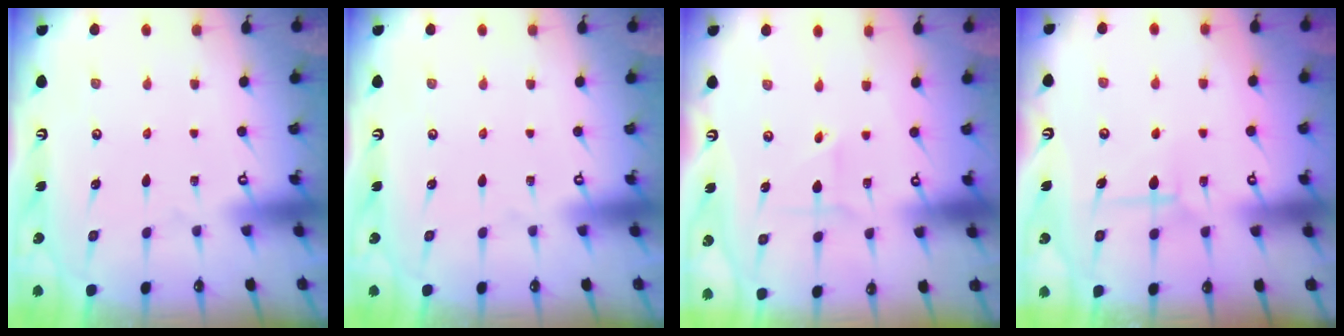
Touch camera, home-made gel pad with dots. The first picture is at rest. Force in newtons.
{"total": 0.0}
{"total": 1.8, "press": 1.8, "slide": 0.2}
{"total": 7.1, "press": 7.1, "slide": 0.2}